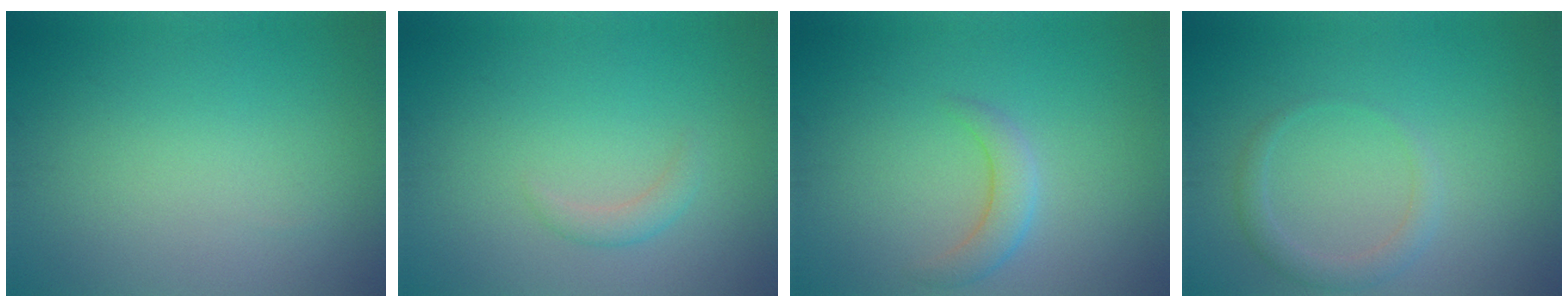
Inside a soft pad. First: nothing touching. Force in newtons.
{"total": 1.3, "press": 1.3, "slide": 0.1}
{"total": 2.4, "press": 2.4, "slide": 0.2}
{"total": 1.9, "press": 1.9, "slide": 0.1}